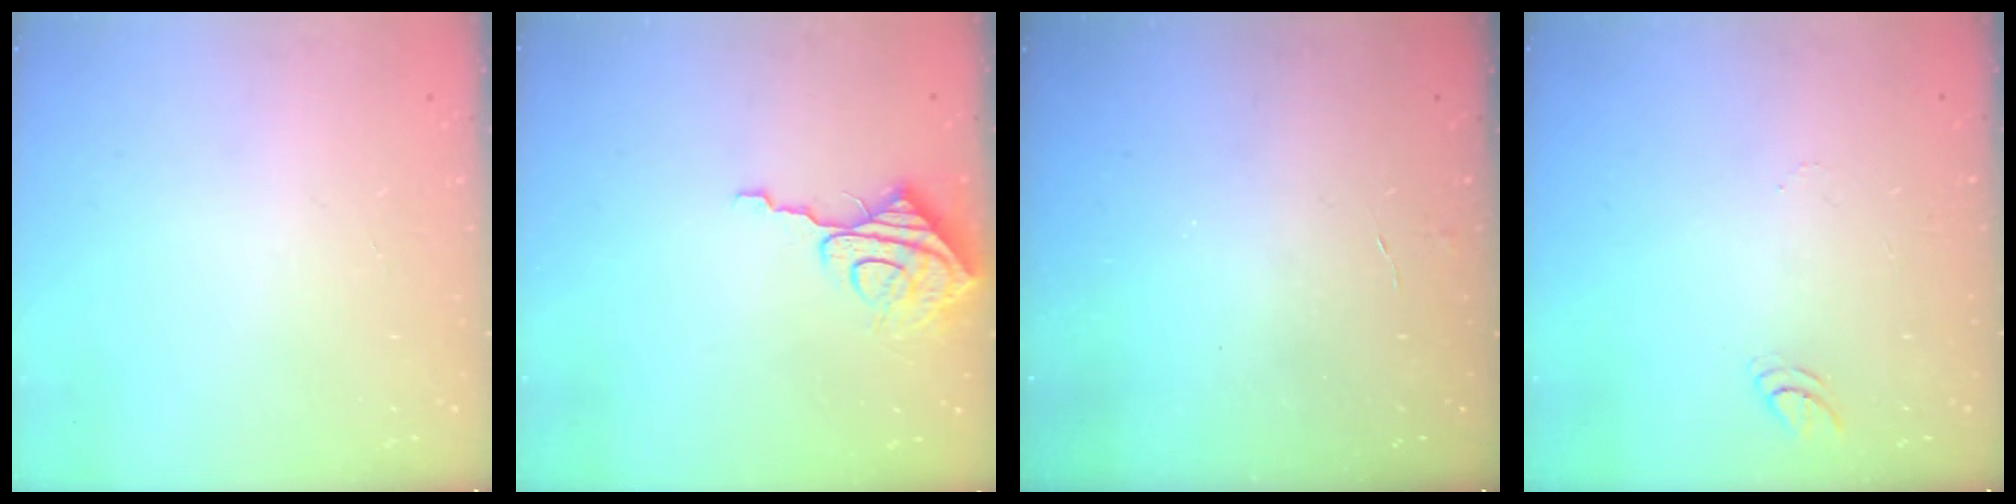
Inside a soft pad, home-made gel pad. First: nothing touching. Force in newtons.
{"total": 9.4, "press": 9.4, "slide": 0.7}
{"total": 2.8, "press": 2.8, "slide": 0.3}
{"total": 3.7, "press": 3.7, "slide": 0.3}